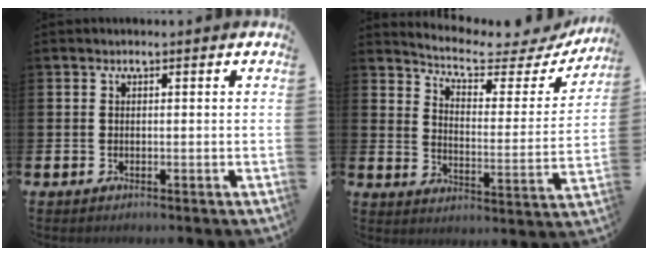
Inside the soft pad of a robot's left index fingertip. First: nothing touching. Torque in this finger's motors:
{"motor_torque": [1.02, -1.12, 0.29, 0.02]}